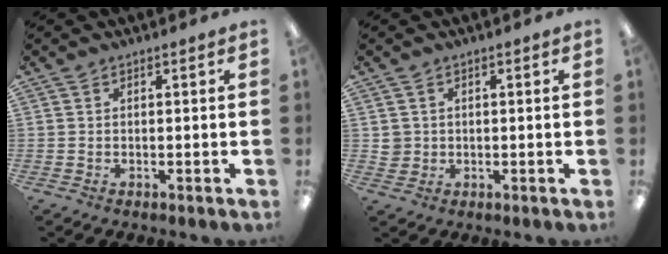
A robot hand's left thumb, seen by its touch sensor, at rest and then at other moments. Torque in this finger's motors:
{"motor_torque": [-0.04, 0.02, 0.02, -0.01, 0.00]}